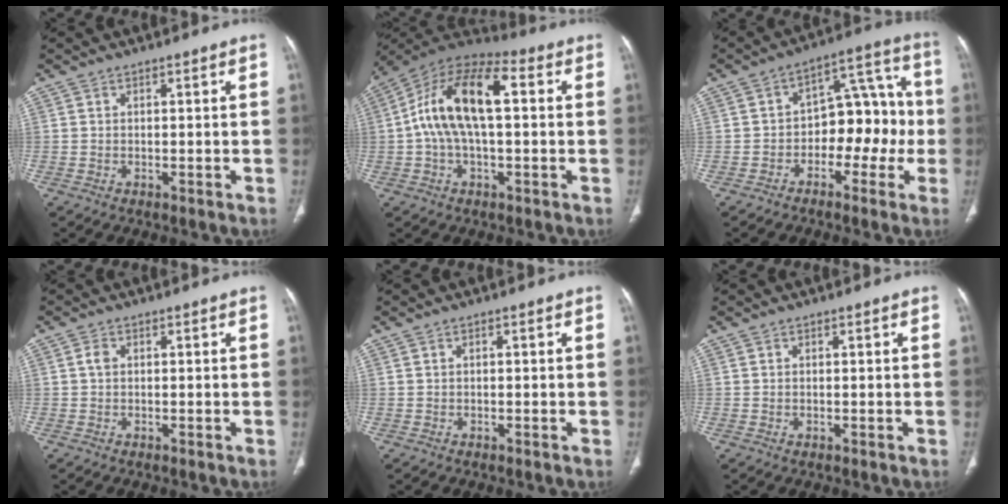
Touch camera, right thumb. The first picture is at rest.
{"total": 16.1, "force": [1.8, 7.6, 14.1], "torque": [-0.261, 0.046, 0.025]}
{"total": 12.5, "force": [-2.6, 8.0, 9.3], "torque": [-0.081, 0.057, -0.047]}
{"total": 1.2, "force": [0.1, 0.9, 0.8], "torque": [-0.012, 0.002, -0.001]}
{"total": 0.0}
{"total": 0.0}